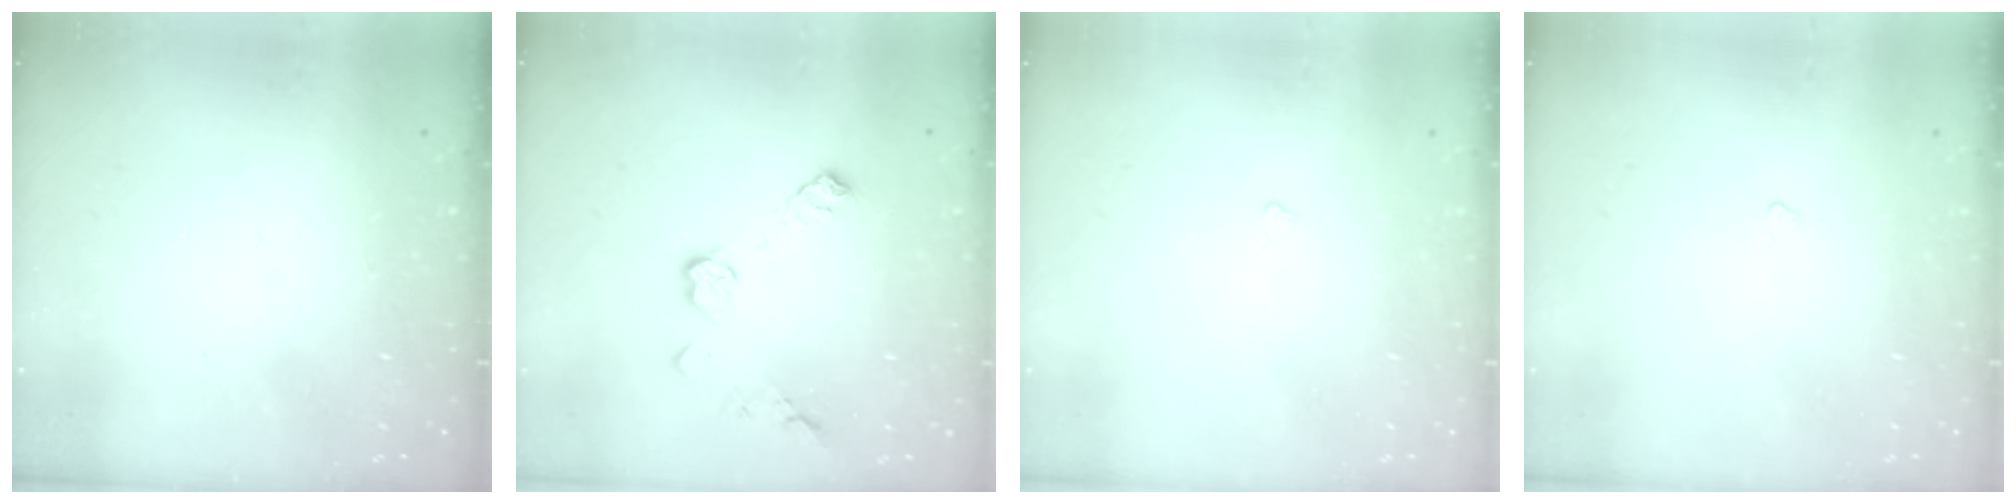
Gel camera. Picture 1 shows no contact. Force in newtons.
{"total": 9.2, "press": 9.2, "slide": 0.4}
{"total": 2.2, "press": 2.1, "slide": 0.4}
{"total": 2.2, "press": 2.1, "slide": 0.4}